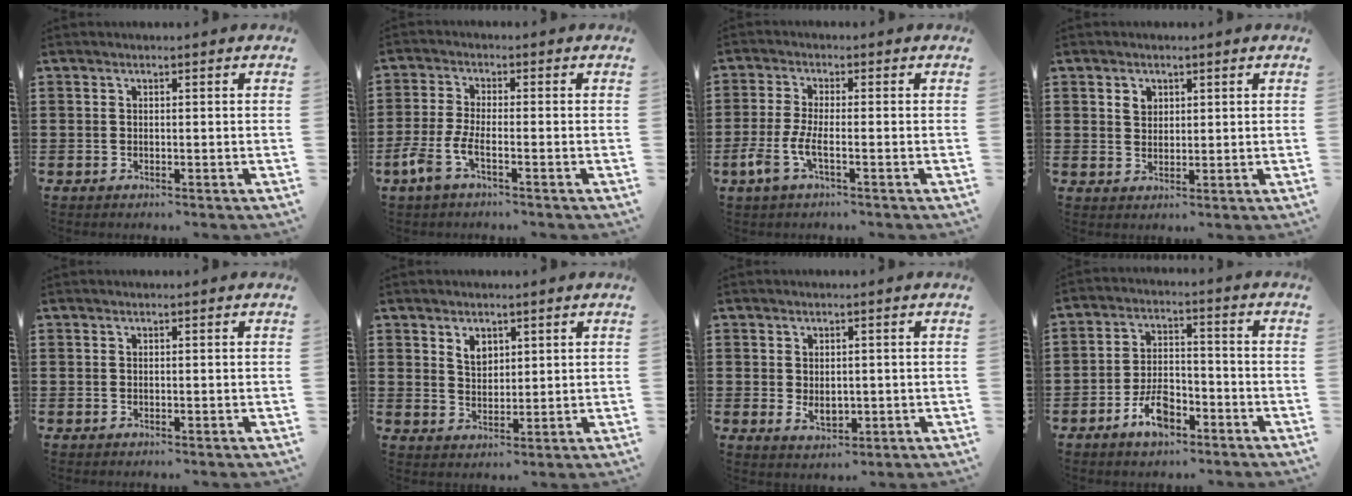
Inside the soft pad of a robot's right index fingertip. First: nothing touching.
{"total": 4.7, "force": [-2.6, 1.0, 3.8], "torque": [-0.100, -0.015, -0.054]}
{"total": 4.9, "force": [-2.1, 1.1, 4.4], "torque": [-0.109, -0.016, -0.045]}
{"total": 2.2, "force": [1.1, 1.7, 0.7], "torque": [-0.020, 0.008, 0.021]}
{"total": 0.0}
{"total": 3.3, "force": [2.0, 2.1, 1.5], "torque": [-0.037, 0.007, 0.037]}
{"total": 2.9, "force": [0.1, 1.7, 2.3], "torque": [-0.037, -0.001, 0.002]}
{"total": 6.6, "force": [-4.0, 3.1, 4.2], "torque": [-0.086, 0.010, -0.077]}